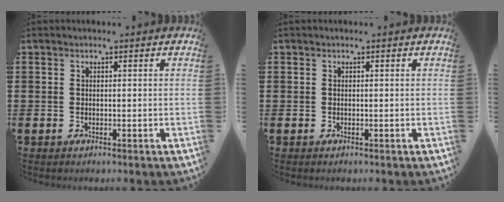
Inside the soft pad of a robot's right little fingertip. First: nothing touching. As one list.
[{"total": 0.0}]